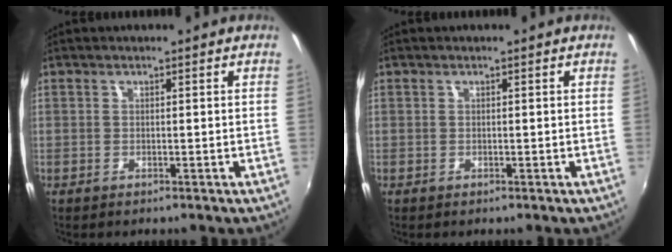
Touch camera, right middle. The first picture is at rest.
{"total": 0.0}